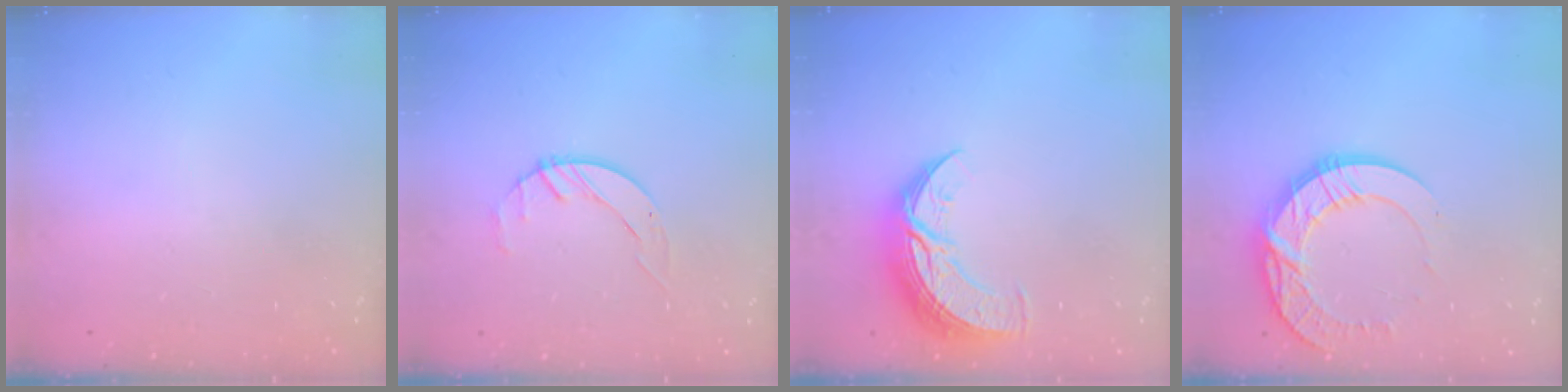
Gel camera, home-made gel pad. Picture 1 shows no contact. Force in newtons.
{"total": 2.1, "press": 2.0, "slide": 0.3}
{"total": 12.7, "press": 12.6, "slide": 0.6}
{"total": 14.4, "press": 14.4, "slide": 1.4}